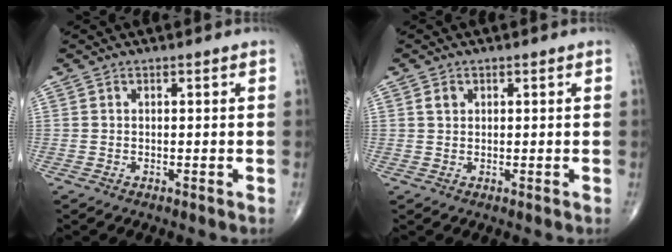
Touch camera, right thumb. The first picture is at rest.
{"total": 1.5, "force": [0.6, 1.1, 0.7], "torque": [-0.007, 0.000, 0.010]}